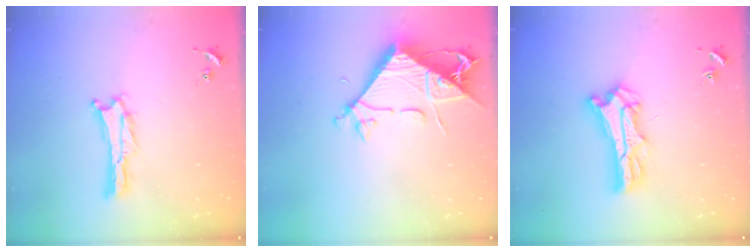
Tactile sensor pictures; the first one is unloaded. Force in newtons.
{"total": 8.7, "press": 8.6, "slide": 1.1}
{"total": 9.8, "press": 9.7, "slide": 0.7}